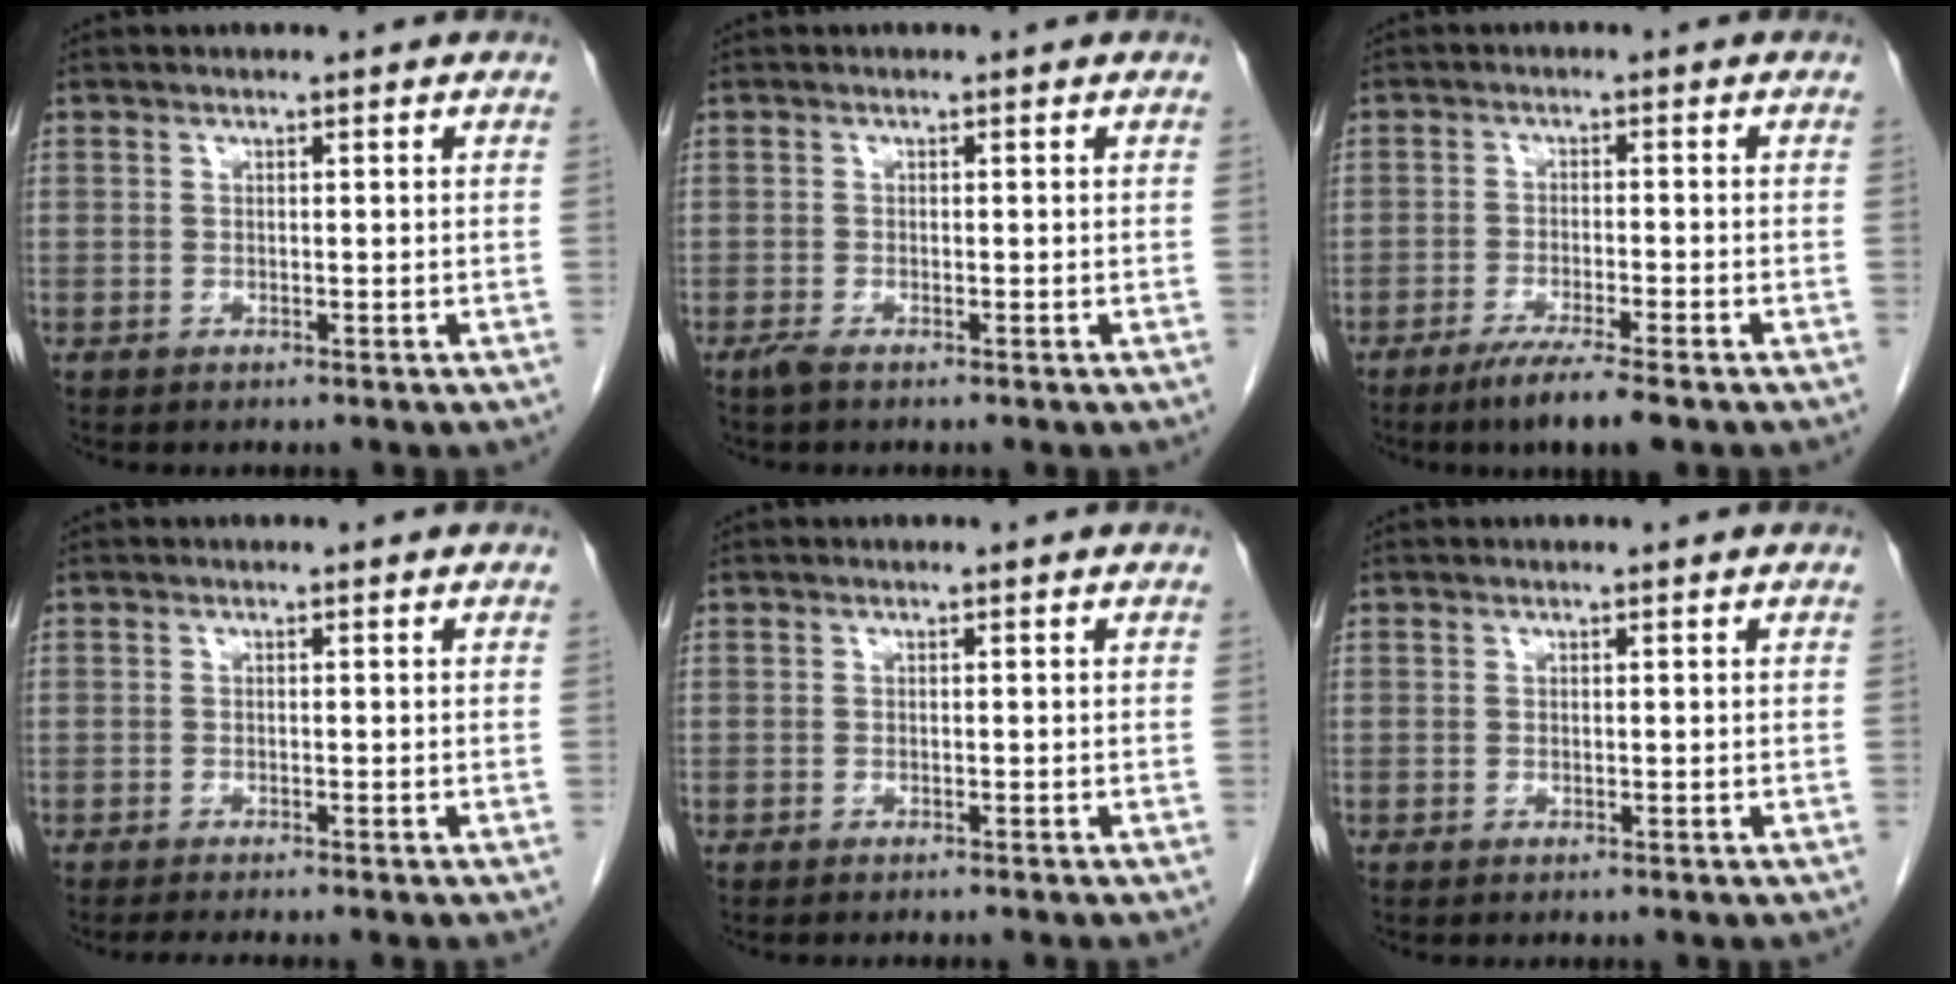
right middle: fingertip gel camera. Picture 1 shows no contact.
{"total": 1.1, "force": [-0.8, 0.0, 0.7], "torque": [-0.023, -0.005, -0.018]}
{"total": 5.8, "force": [-4.2, 0.2, 4.1], "torque": [-0.070, -0.014, -0.071]}
{"total": 2.6, "force": [-2.3, -0.3, 1.2], "torque": [-0.017, -0.005, -0.035]}
{"total": 1.9, "force": [-1.7, -0.1, 0.8], "torque": [-0.010, 0.001, -0.021]}
{"total": 0.0}